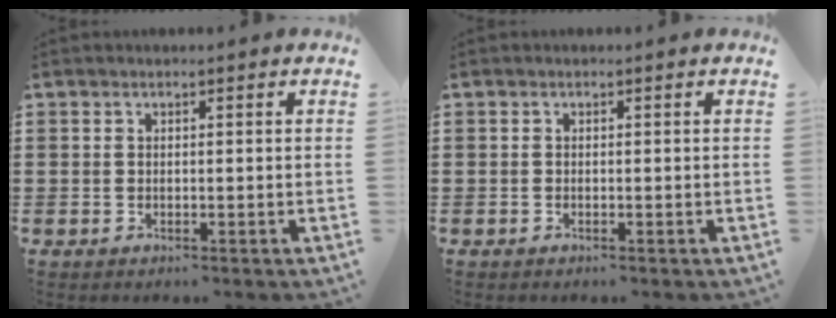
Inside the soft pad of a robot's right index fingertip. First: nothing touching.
{"total": 0.0}